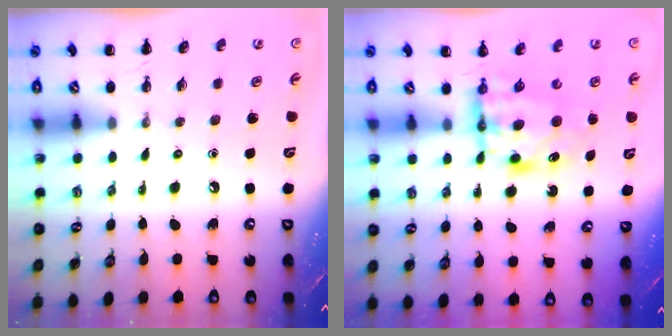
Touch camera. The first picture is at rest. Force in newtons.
{"total": 6.2, "press": 6.1, "slide": 0.7}